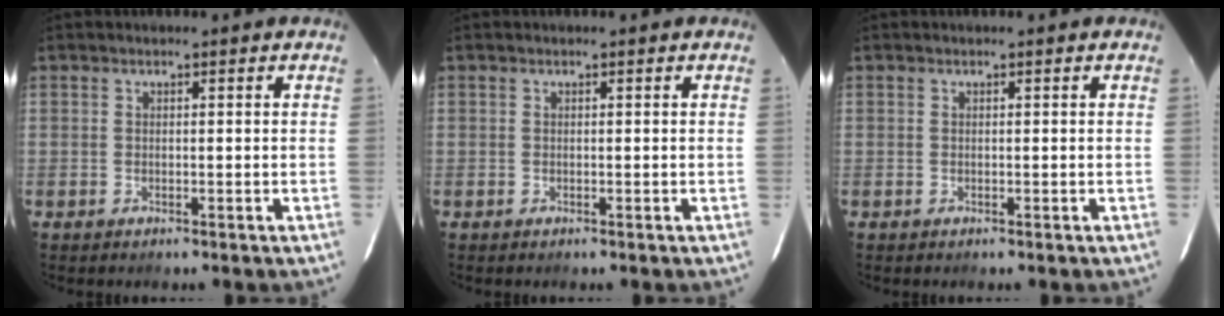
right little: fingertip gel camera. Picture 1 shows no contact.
{"total": 0.0}
{"total": 0.0}